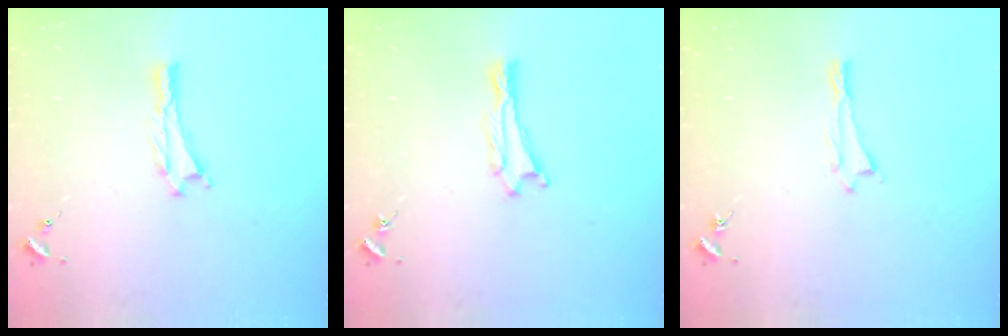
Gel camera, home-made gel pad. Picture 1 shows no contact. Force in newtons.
{"total": 0.5, "press": 0.5, "slide": 0.1}
{"total": 0.0}